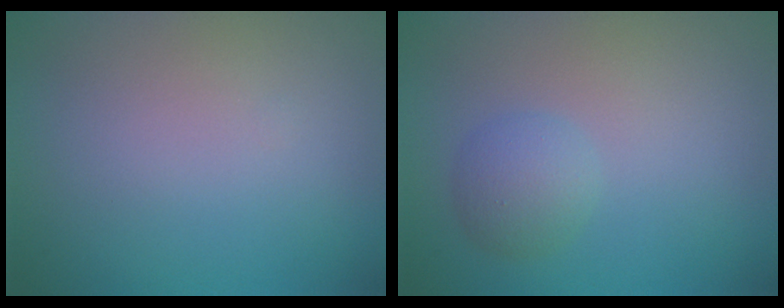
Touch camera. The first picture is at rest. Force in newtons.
{"total": 2.3, "press": 2.3, "slide": 0.1}